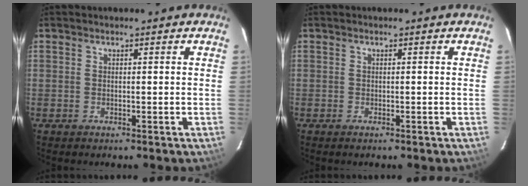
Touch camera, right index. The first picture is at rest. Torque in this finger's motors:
{"motor_torque": [0.04, 0.04, 0.07, -0.01]}